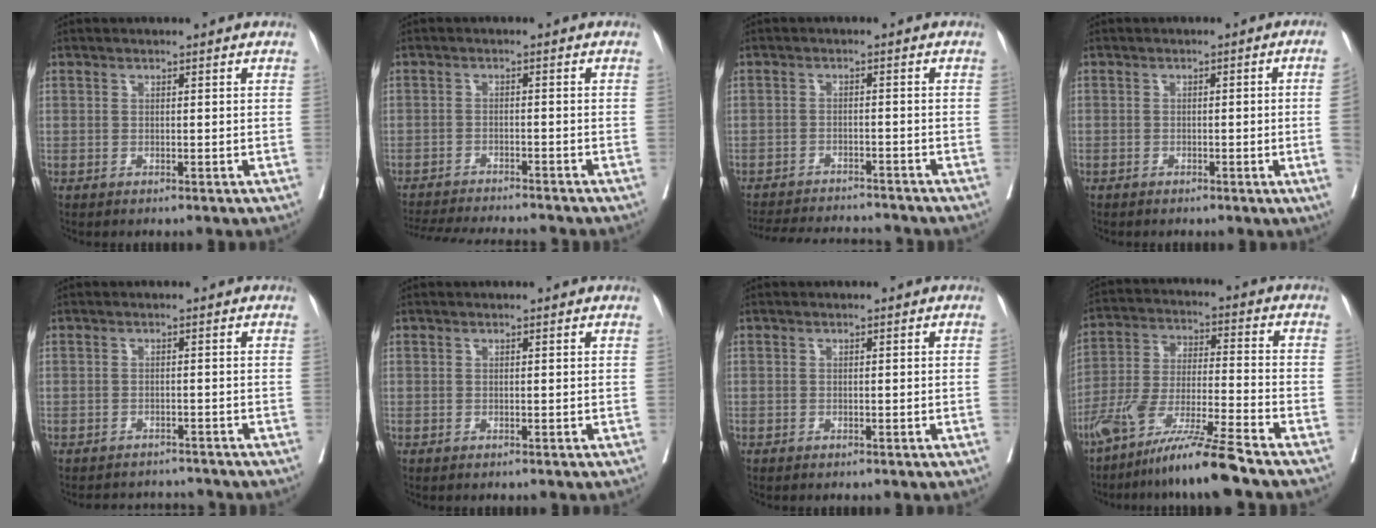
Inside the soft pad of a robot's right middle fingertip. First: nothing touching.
{"total": 12.7, "force": [-11.8, 1.0, 4.5], "torque": [-0.069, -0.013, -0.167]}
{"total": 12.0, "force": [-11.4, 1.6, 3.3], "torque": [-0.056, 0.000, -0.158]}
{"total": 3.9, "force": [-0.9, -1.0, 3.7], "torque": [-0.041, 0.001, -0.012]}
{"total": 4.9, "force": [-4.8, 1.1, -0.1], "torque": [0.007, 0.005, -0.066]}
{"total": 0.0}
{"total": 0.0}
{"total": 12.7, "force": [-9.7, -0.4, 8.2], "torque": [-0.156, -0.022, -0.182]}